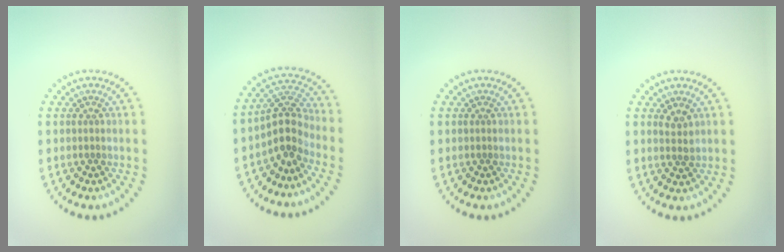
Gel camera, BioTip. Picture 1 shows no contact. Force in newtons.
{"total": 3.5, "press": 2.8, "slide": 2.0}
{"total": 0.0}
{"total": 1.3, "press": 1.2, "slide": 0.4}